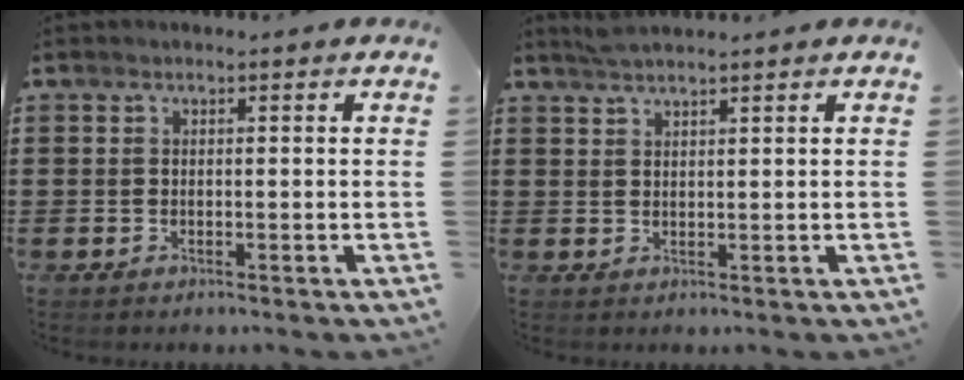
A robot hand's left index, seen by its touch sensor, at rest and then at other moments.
{"total": 1.9, "force": [1.7, -0.1, 0.7], "torque": [-0.017, 0.001, 0.033]}